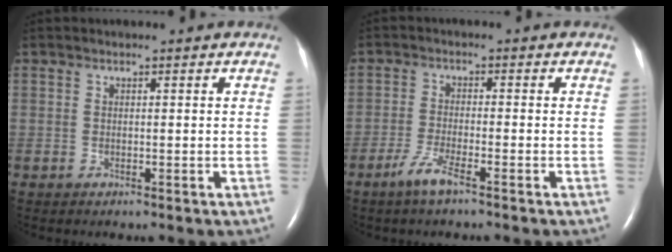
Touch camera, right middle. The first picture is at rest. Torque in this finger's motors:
{"motor_torque": [0.41, -0.35, 0.09, 0.03]}